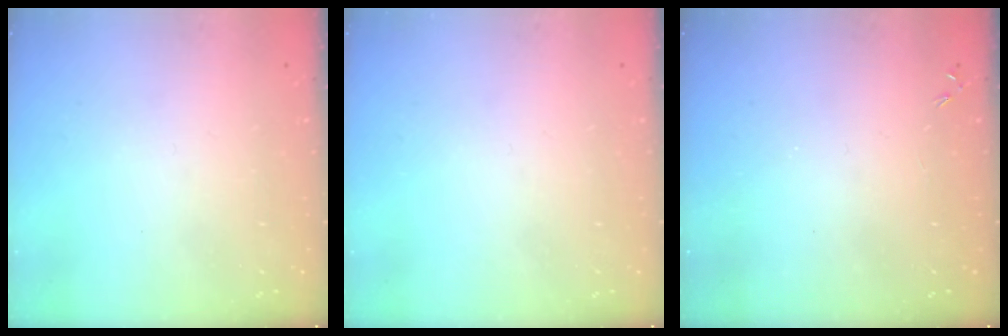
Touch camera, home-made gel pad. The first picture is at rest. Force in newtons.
{"total": 0.0}
{"total": 0.0}